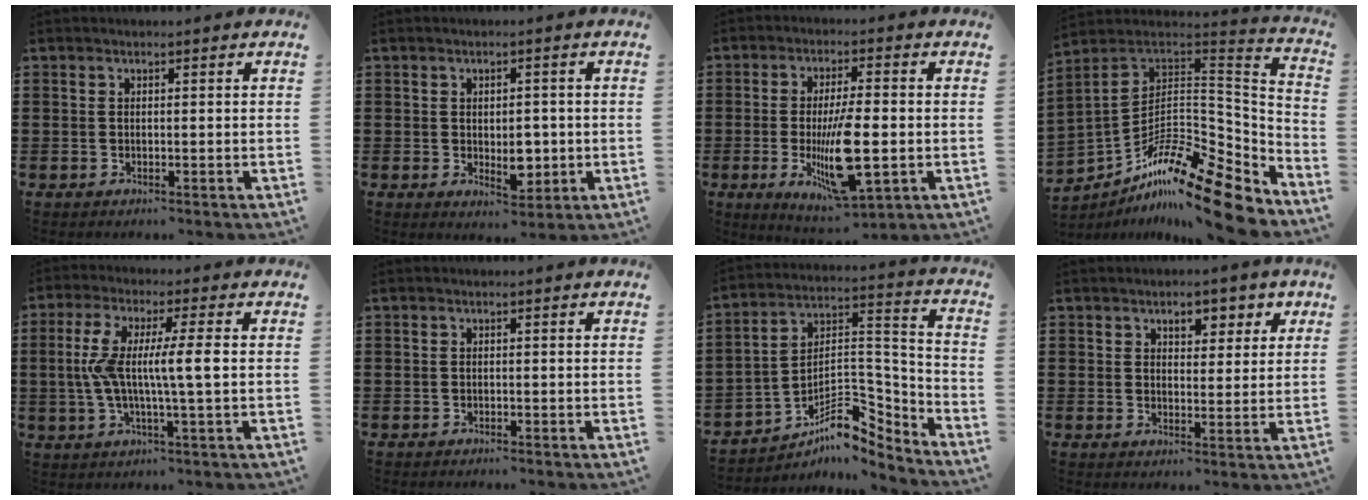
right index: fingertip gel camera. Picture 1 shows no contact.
{"total": 4.8, "force": [-0.4, 3.0, 3.7], "torque": [-0.045, -0.003, -0.012]}
{"total": 12.4, "force": [-2.5, 3.7, 11.5], "torque": [-0.216, -0.019, -0.042]}
{"total": 15.8, "force": [-11.8, 4.0, 9.6], "torque": [-0.156, 0.029, -0.215]}
{"total": 8.2, "force": [0.0, 0.5, 8.1], "torque": [-0.156, -0.004, -0.010]}
{"total": 0.6, "force": [-0.5, 0.2, -0.1], "torque": [0.000, 0.002, -0.013]}
{"total": 9.1, "force": [-5.5, 4.9, 5.4], "torque": [-0.081, -0.005, -0.103]}
{"total": 3.9, "force": [2.3, 2.4, 2.1], "torque": [-0.030, 0.002, 0.031]}